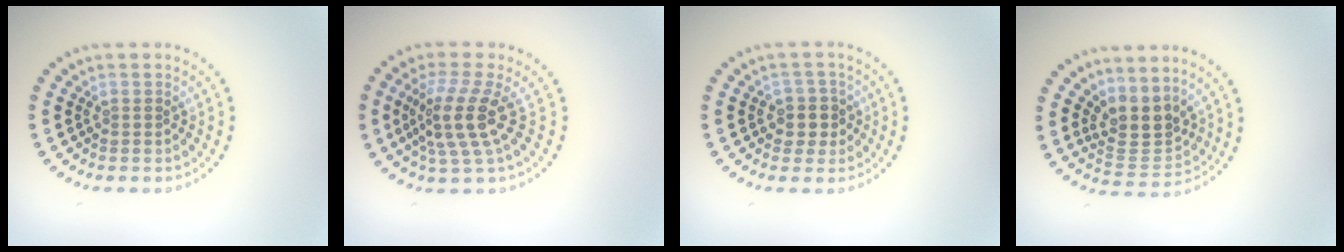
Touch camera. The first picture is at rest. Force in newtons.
{"total": 4.1, "press": 3.1, "slide": 2.7}
{"total": 2.4, "press": 2.1, "slide": 1.1}
{"total": 3.4, "press": 2.9, "slide": 1.8}